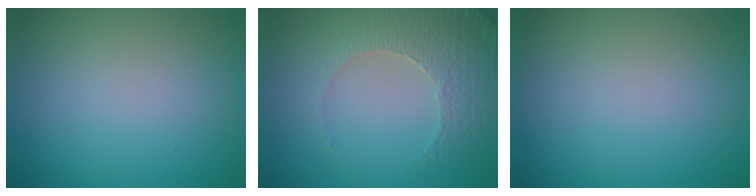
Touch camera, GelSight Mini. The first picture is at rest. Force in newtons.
{"total": 3.8, "press": 3.3, "slide": 1.9}
{"total": 0.0}